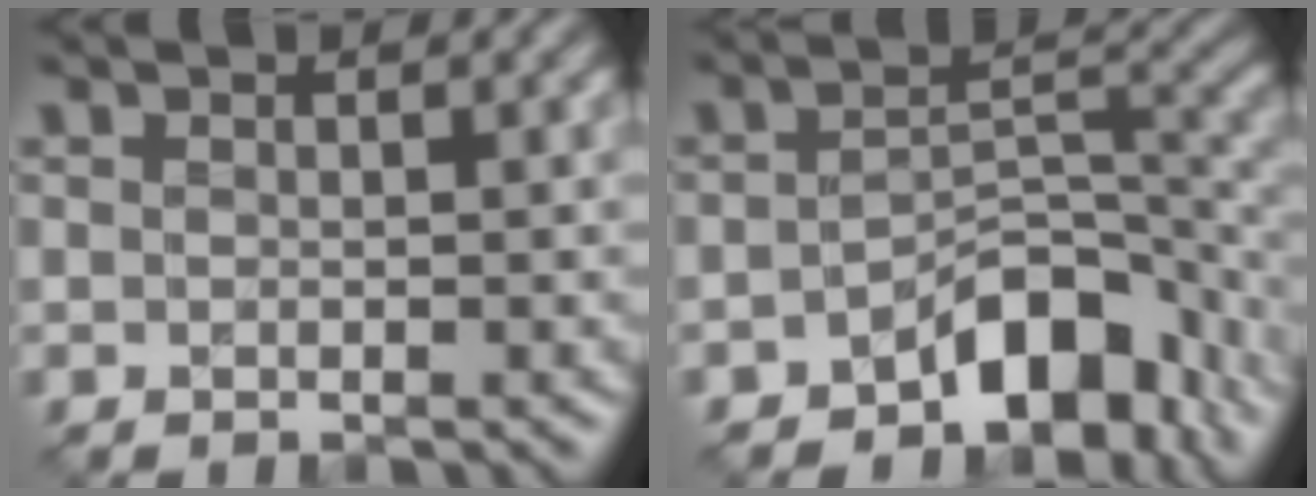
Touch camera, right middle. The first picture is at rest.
{"total": 7.0, "force": [-4.5, 3.2, 4.3], "torque": [-0.048, 0.007, -0.074]}